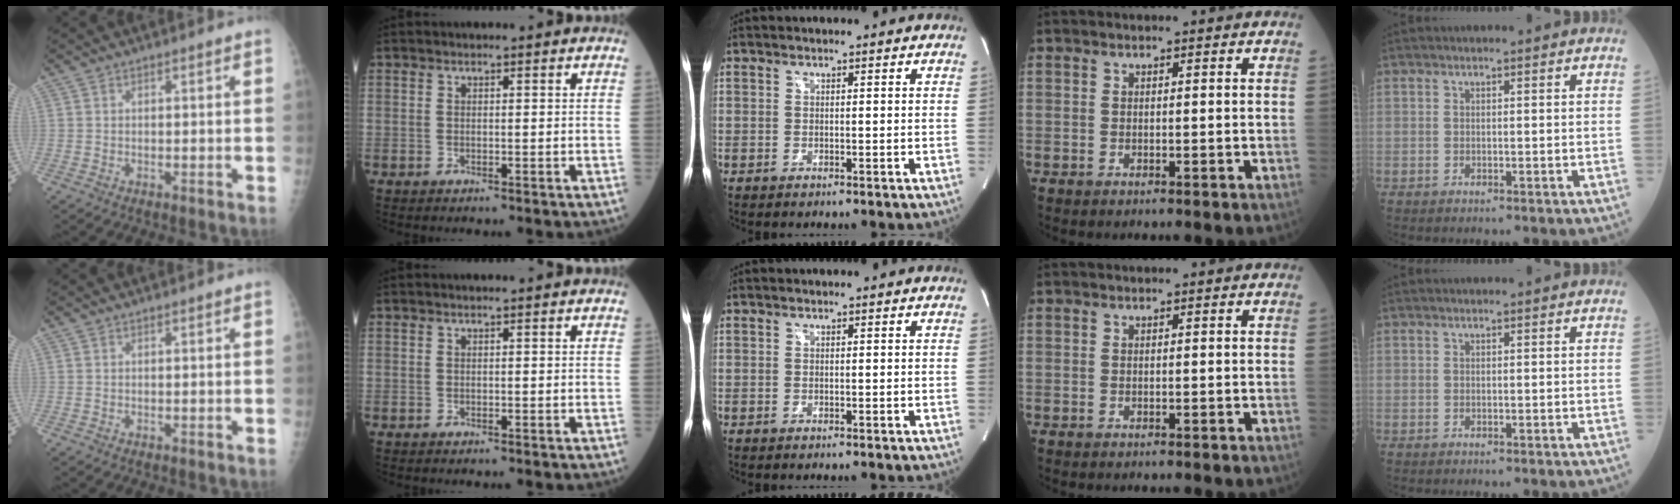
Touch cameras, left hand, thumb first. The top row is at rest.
{}